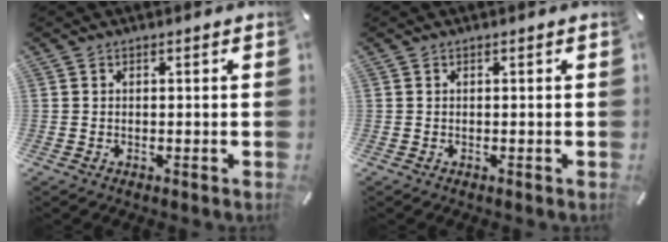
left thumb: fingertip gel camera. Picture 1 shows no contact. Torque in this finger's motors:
{"motor_torque": [0.00, 0.00, 0.00, 0.00, 0.01]}